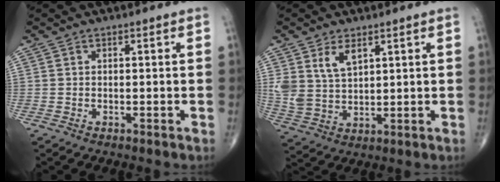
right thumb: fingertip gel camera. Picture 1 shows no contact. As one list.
[{"total": 7.2, "force": [3.5, 4.1, 4.8], "torque": [-0.086, -0.015, 0.079]}]